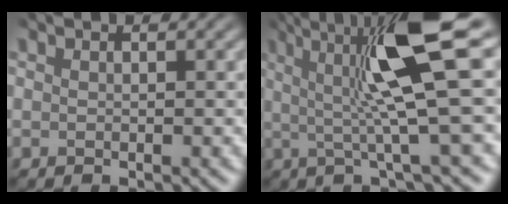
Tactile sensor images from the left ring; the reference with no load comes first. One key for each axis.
{"total": 8.3, "fx": 1.5, "fy": 1.2, "fz": 8.1, "tx": -0.128, "ty": -0.003, "tz": 0.024}